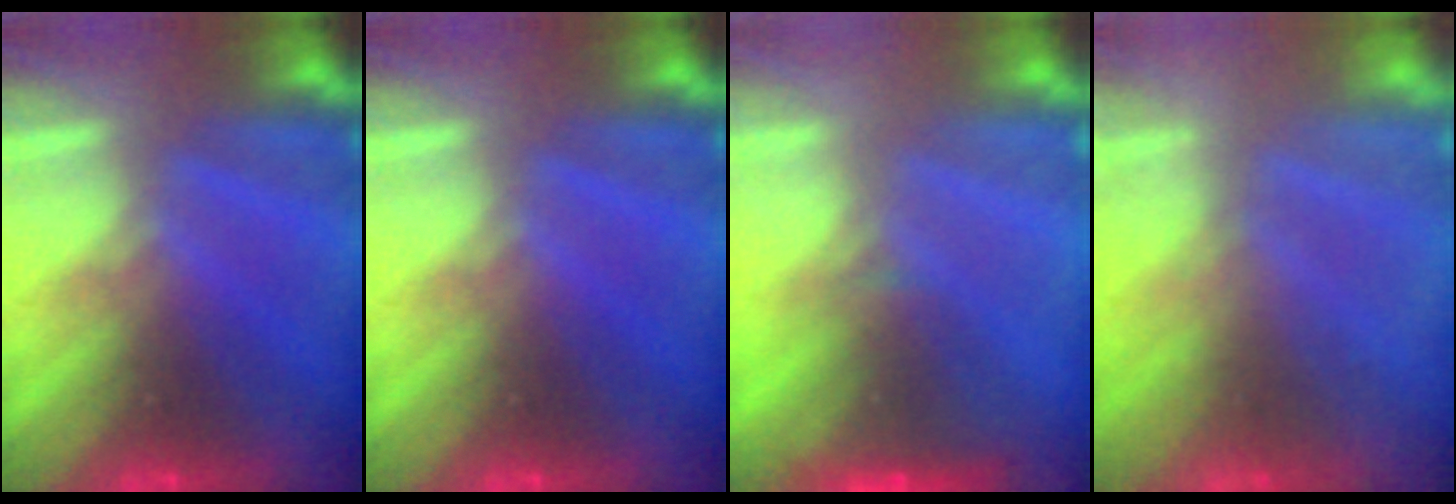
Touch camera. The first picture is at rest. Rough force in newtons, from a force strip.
{"total": 0.0}
{"total": 5.8}
{"total": 2.2}